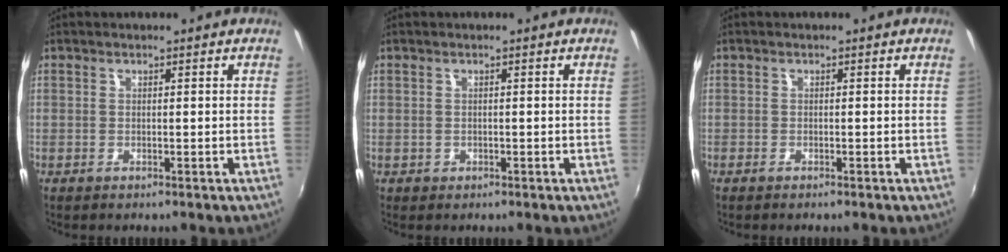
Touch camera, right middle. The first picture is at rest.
{"total": 0.8, "force": [-0.4, 0.7, 0.2], "torque": [-0.003, -0.003, -0.004]}
{"total": 1.1, "force": [-0.9, 0.2, 0.5], "torque": [-0.012, -0.004, -0.018]}